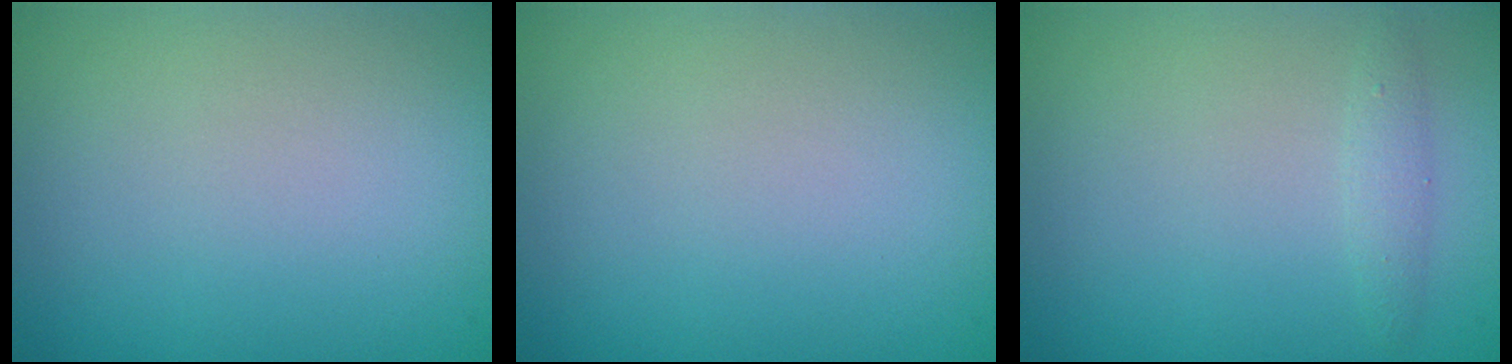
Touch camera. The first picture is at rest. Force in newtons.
{"total": 0.0}
{"total": 1.1, "press": 1.1, "slide": 0.0}